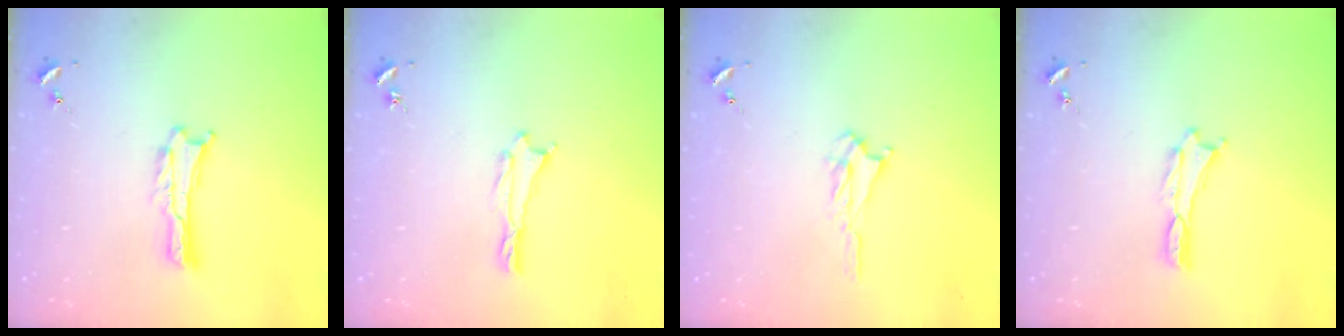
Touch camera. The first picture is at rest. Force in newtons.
{"total": 0.5, "press": 0.5, "slide": 0.2}
{"total": 2.5, "press": 2.5, "slide": 0.3}
{"total": 0.0}